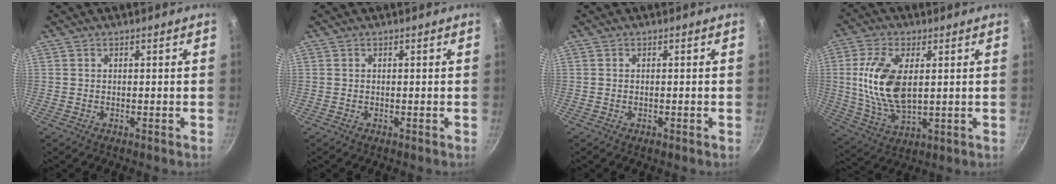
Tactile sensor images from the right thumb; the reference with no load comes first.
{"total": 0.0}
{"total": 0.8, "force": [-0.4, 0.4, 0.6], "torque": [-0.008, 0.001, -0.007]}
{"total": 13.7, "force": [1.9, 7.2, 11.5], "torque": [-0.222, -0.008, 0.043]}